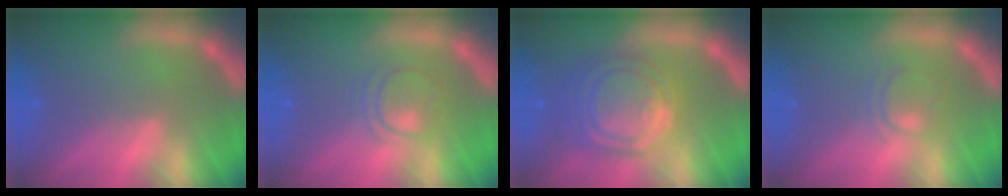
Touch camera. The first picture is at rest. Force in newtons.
{"total": 3.0}
{"total": 9.5}
{"total": 2.0}